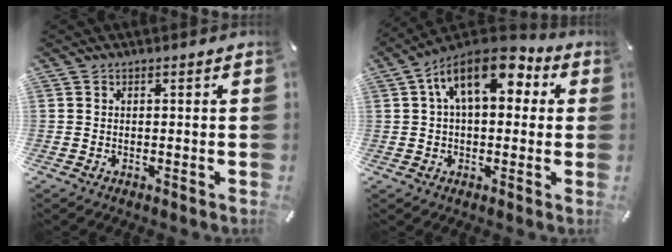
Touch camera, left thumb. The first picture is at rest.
{"total": 13.7, "force": [5.3, 7.3, 10.4], "torque": [-0.167, -0.006, 0.090]}